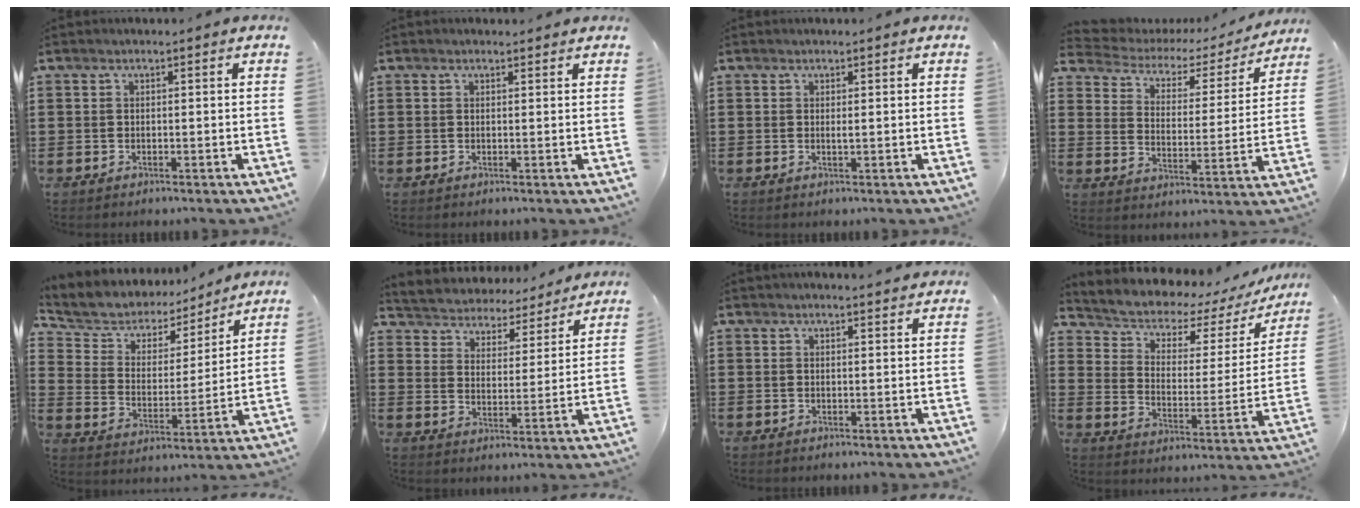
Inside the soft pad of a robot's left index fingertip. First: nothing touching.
{"total": 0.8, "force": [0.7, 0.3, 0.2], "torque": [-0.005, 0.002, 0.015]}
{"total": 0.7, "force": [0.3, 0.0, 0.6], "torque": [-0.013, -0.002, 0.006]}
{"total": 3.1, "force": [2.5, 1.6, 1.0], "torque": [-0.041, -0.018, 0.032]}
{"total": 5.5, "force": [4.8, 2.6, 0.3], "torque": [-0.045, -0.033, 0.079]}
{"total": 4.1, "force": [4.1, 0.3, -0.6], "torque": [-0.017, -0.038, 0.064]}
{"total": 1.7, "force": [1.6, 0.1, 0.4], "torque": [-0.010, 0.001, 0.031]}
{"total": 4.9, "force": [4.4, 1.7, 1.5], "torque": [-0.058, -0.034, 0.068]}